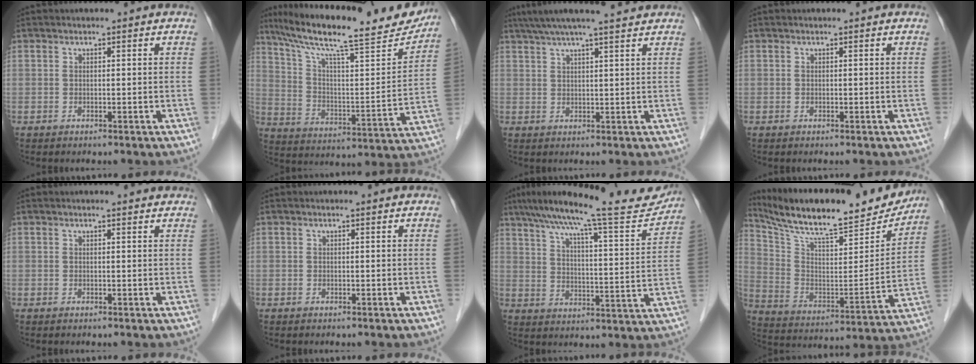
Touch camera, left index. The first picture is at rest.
{"total": 25.3, "force": [21.2, 3.5, 13.4], "torque": [-0.225, -0.011, 0.309]}
{"total": 10.4, "force": [8.9, -0.4, 5.4], "torque": [-0.087, 0.021, 0.119]}
{"total": 0.0}
{"total": 2.3, "force": [2.2, 0.3, 0.6], "torque": [-0.013, 0.004, 0.017]}
{"total": 0.0}
{"total": 20.4, "force": [17.7, 1.8, 10.0], "torque": [-0.161, -0.008, 0.245]}
{"total": 24.4, "force": [21.5, 4.3, 10.8], "torque": [-0.191, -0.023, 0.326]}